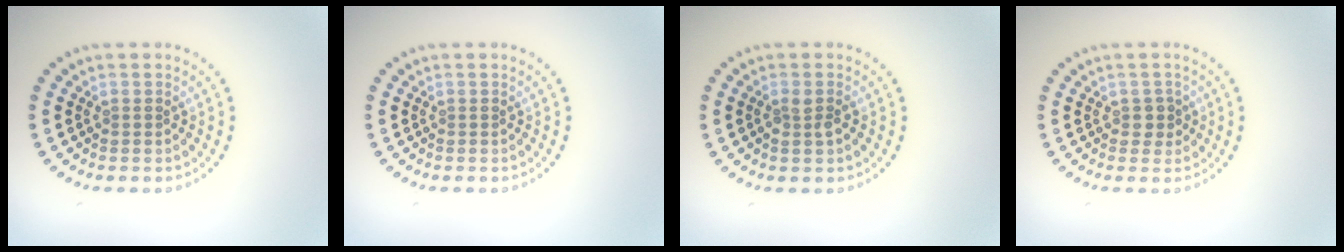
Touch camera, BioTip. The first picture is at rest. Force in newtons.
{"total": 0.0}
{"total": 1.1, "press": 1.1, "slide": 0.3}
{"total": 1.3, "press": 1.1, "slide": 0.6}